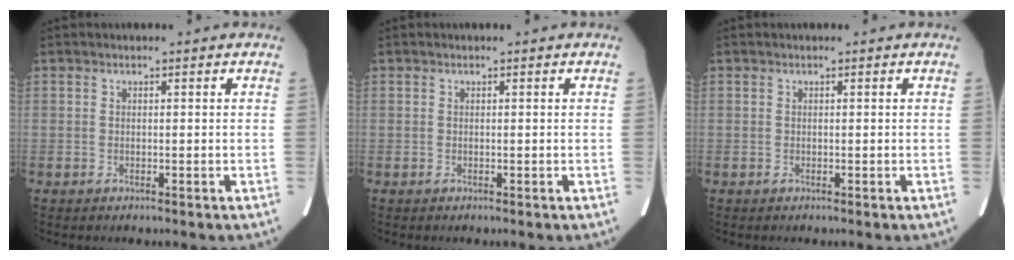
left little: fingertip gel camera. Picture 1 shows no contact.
{"total": 0.0}
{"total": 0.0}